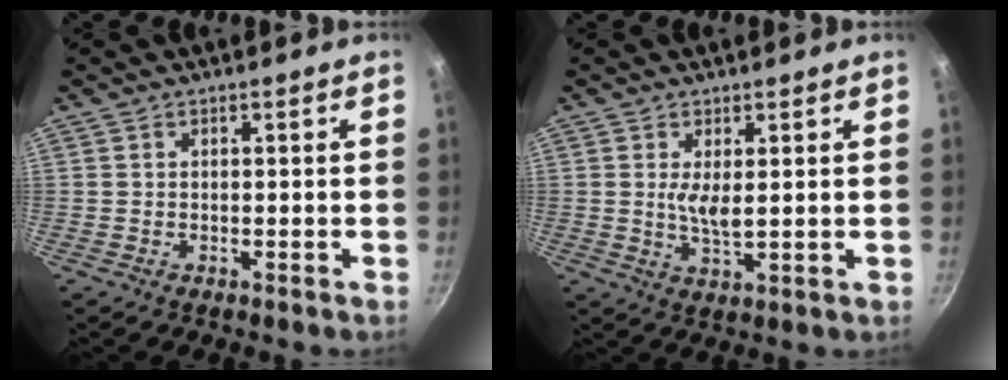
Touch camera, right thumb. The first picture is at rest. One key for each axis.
{"total": 4.2, "fx": 0.9, "fy": 1.3, "fz": 3.9, "tx": -0.074, "ty": -0.014, "tz": 0.020}